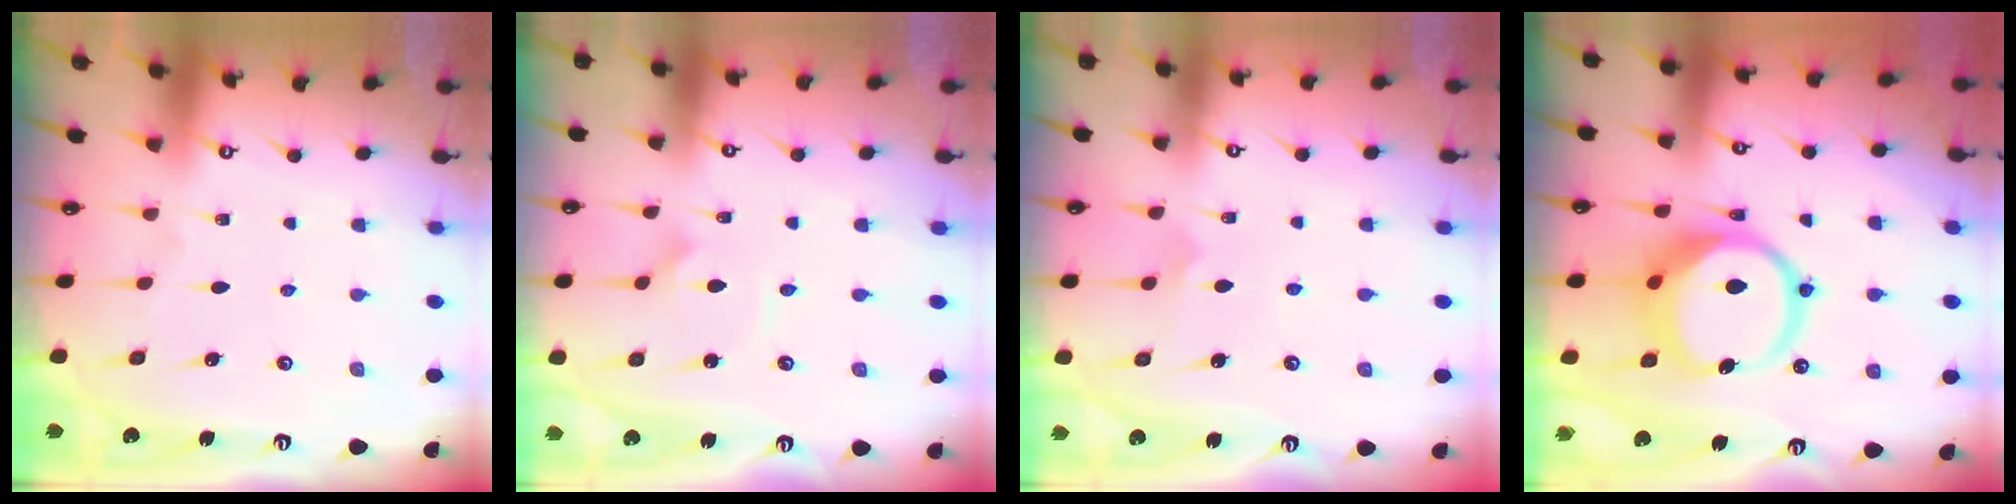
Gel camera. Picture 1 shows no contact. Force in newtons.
{"total": 2.9, "press": 2.9, "slide": 0.2}
{"total": 5.2, "press": 5.1, "slide": 0.7}
{"total": 14.1, "press": 14.0, "slide": 1.7}